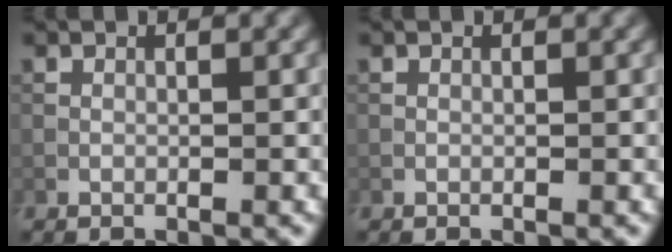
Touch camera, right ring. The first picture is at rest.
{"total": 0.0}